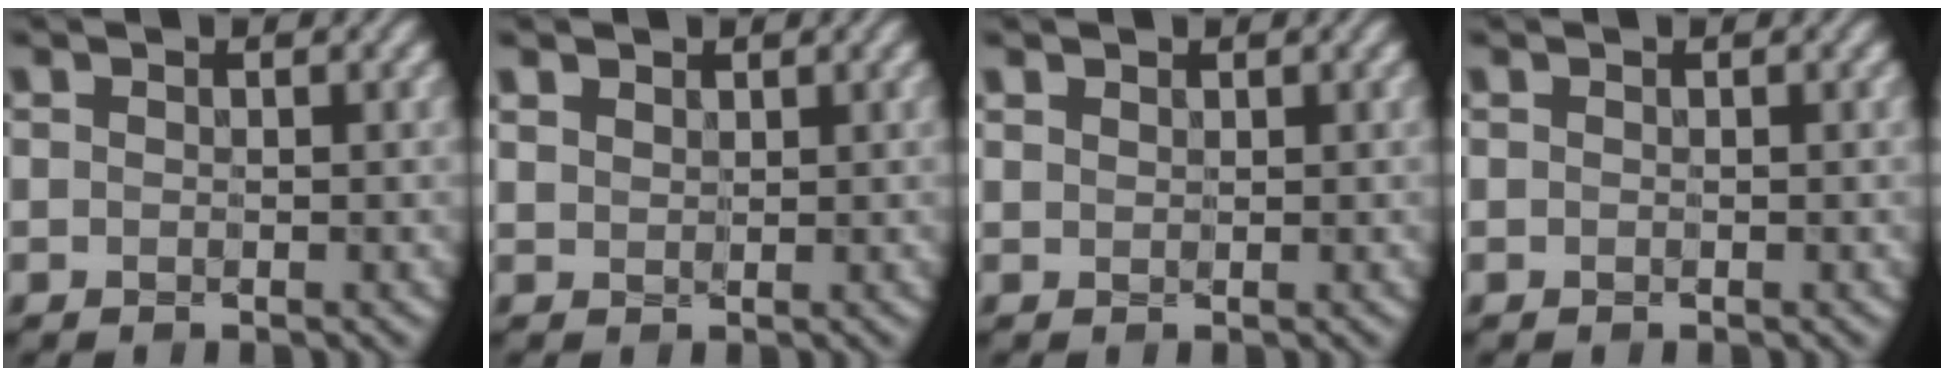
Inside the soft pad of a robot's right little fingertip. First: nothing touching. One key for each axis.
{"total": 1.8, "fx": 1.2, "fy": 1.1, "fz": 0.6, "tx": -0.022, "ty": -0.001, "tz": 0.028}
{"total": 1.1, "fx": 0.8, "fy": 0.7, "fz": 0.2, "tx": -0.011, "ty": -0.001, "tz": 0.023}
{"total": 0.0}